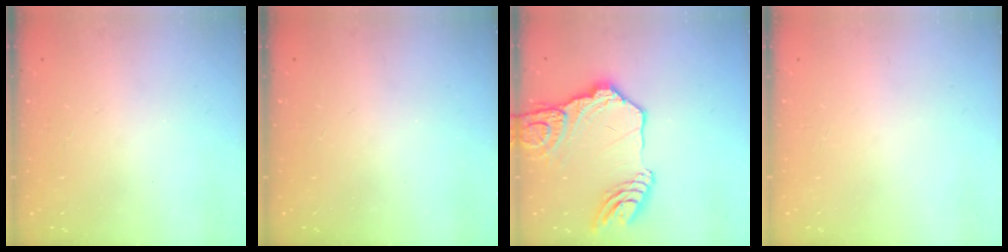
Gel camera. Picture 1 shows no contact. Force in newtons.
{"total": 0.0}
{"total": 20.0, "press": 19.8, "slide": 2.6}
{"total": 0.0}